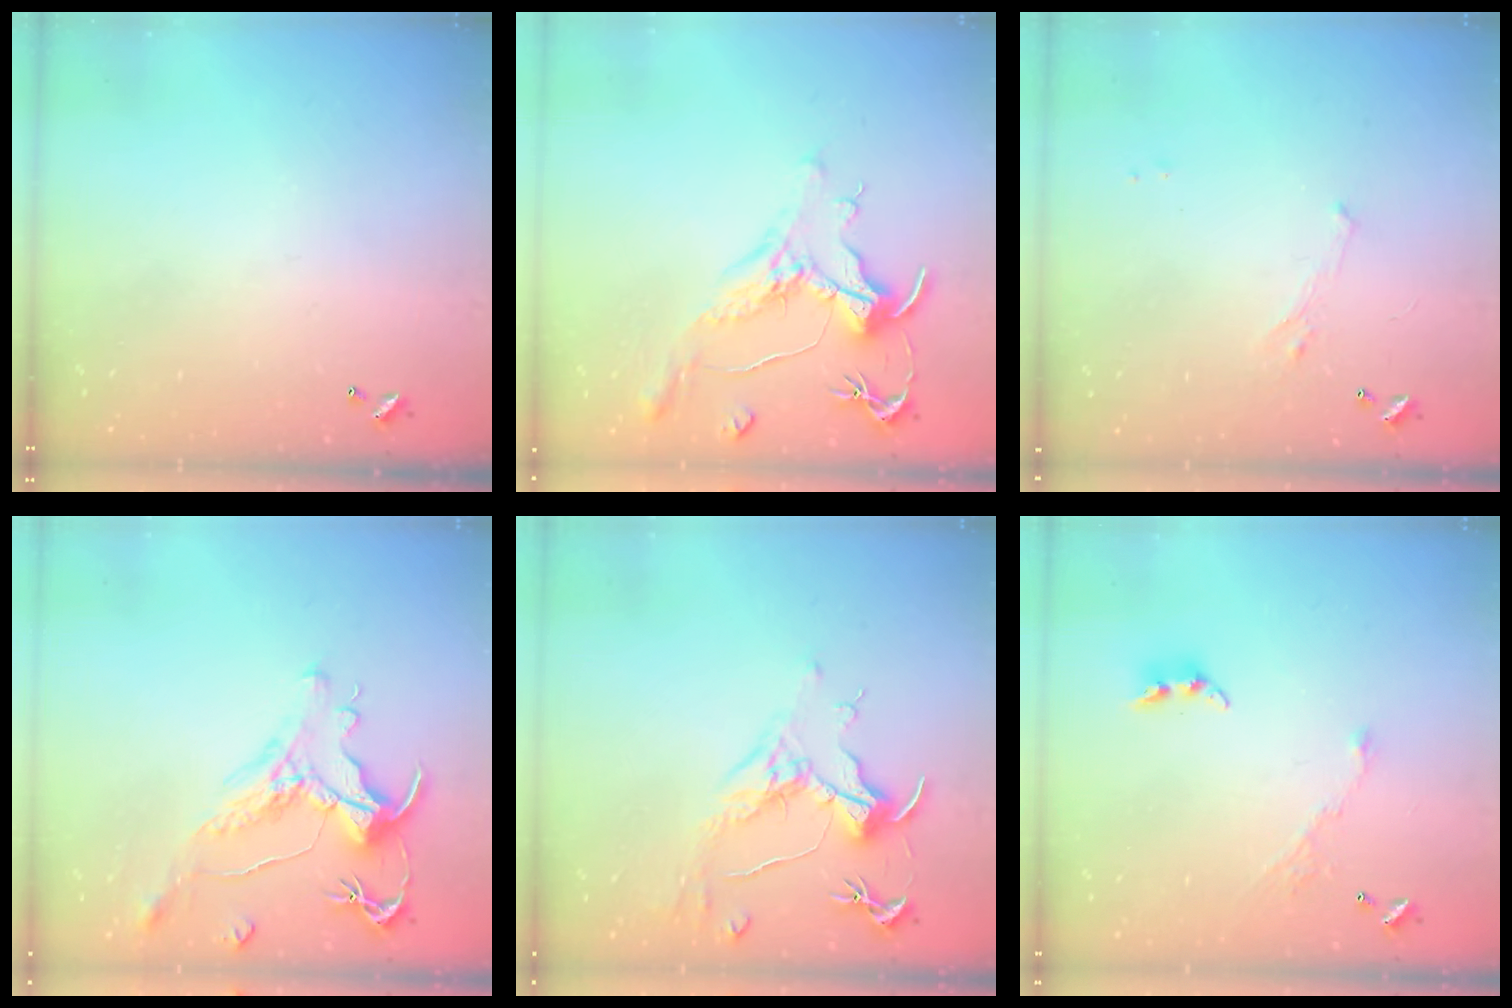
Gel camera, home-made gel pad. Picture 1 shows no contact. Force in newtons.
{"total": 1.3, "press": 1.1, "slide": 0.7}
{"total": 1.4, "press": 1.3, "slide": 0.6}
{"total": 1.5, "press": 0.7, "slide": 1.3}
{"total": 1.6, "press": 1.3, "slide": 0.9}
{"total": 5.4, "press": 5.3, "slide": 0.7}